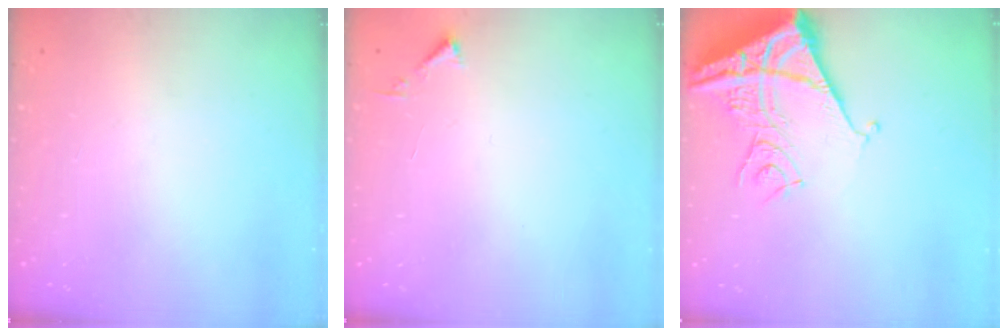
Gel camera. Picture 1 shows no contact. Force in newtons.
{"total": 3.1, "press": 3.1, "slide": 0.4}
{"total": 12.2, "press": 12.1, "slide": 1.5}